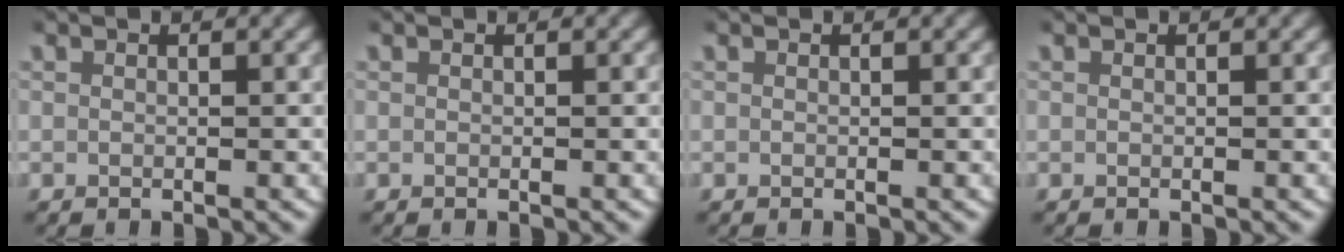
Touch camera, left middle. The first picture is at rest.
{"total": 0.0}
{"total": 0.0}
{"total": 0.0}